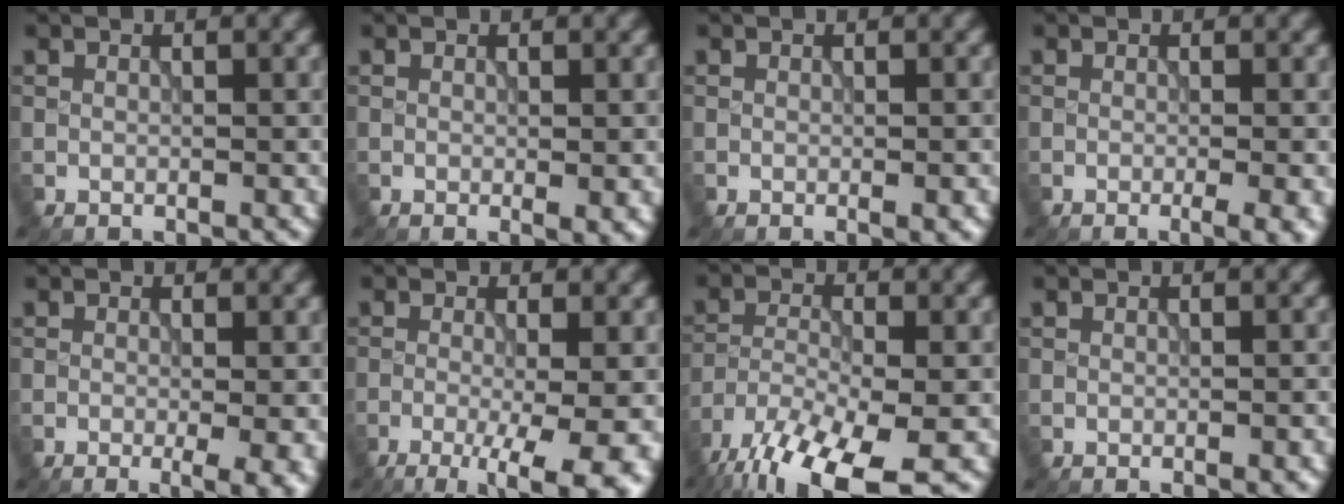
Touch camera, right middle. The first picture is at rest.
{"total": 1.2, "force": [-0.1, 0.2, 1.2], "torque": [-0.015, -0.007, -0.004]}
{"total": 1.2, "force": [-0.4, 0.2, 1.1], "torque": [-0.013, -0.004, -0.006]}
{"total": 2.9, "force": [-0.9, 0.9, 2.6], "torque": [-0.028, -0.007, -0.010]}
{"total": 4.0, "force": [-0.9, 1.2, 3.7], "torque": [-0.047, -0.016, -0.006]}
{"total": 8.7, "force": [-3.5, 2.7, 7.5], "torque": [-0.095, -0.012, -0.044]}
{"total": 12.1, "force": [-9.1, 3.5, 7.1], "torque": [-0.150, -0.043, -0.155]}
{"total": 1.0, "force": [-0.5, 0.1, 0.8], "torque": [-0.010, -0.001, -0.008]}